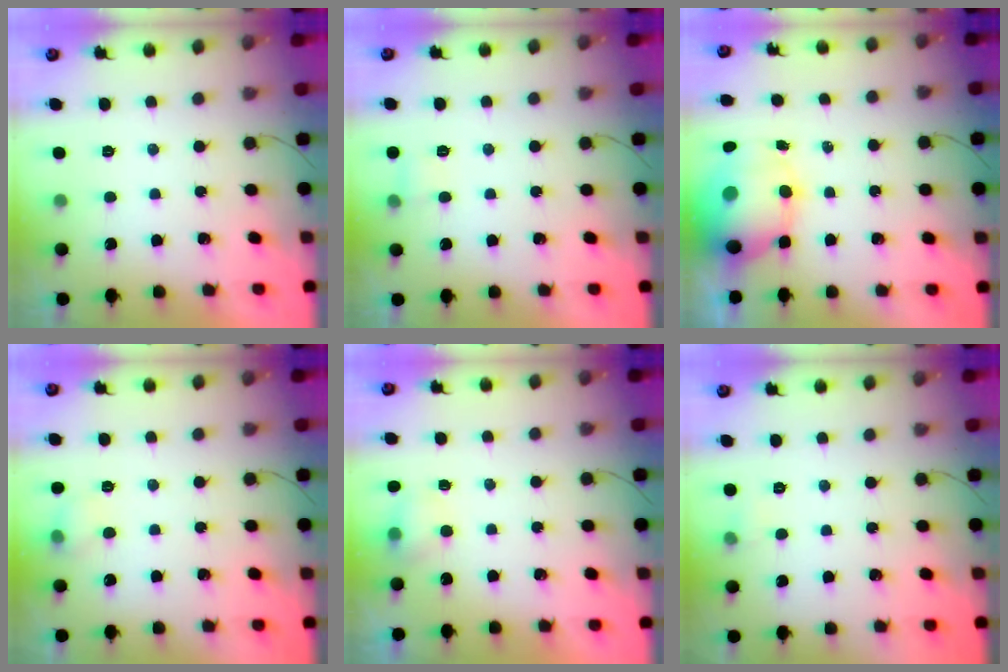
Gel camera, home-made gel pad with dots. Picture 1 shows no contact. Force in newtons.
{"total": 3.5, "press": 3.3, "slide": 1.2}
{"total": 11.5, "press": 11.1, "slide": 3.0}
{"total": 5.5, "press": 5.3, "slide": 1.4}
{"total": 4.1, "press": 4.0, "slide": 1.1}
{"total": 3.0, "press": 2.7, "slide": 1.3}